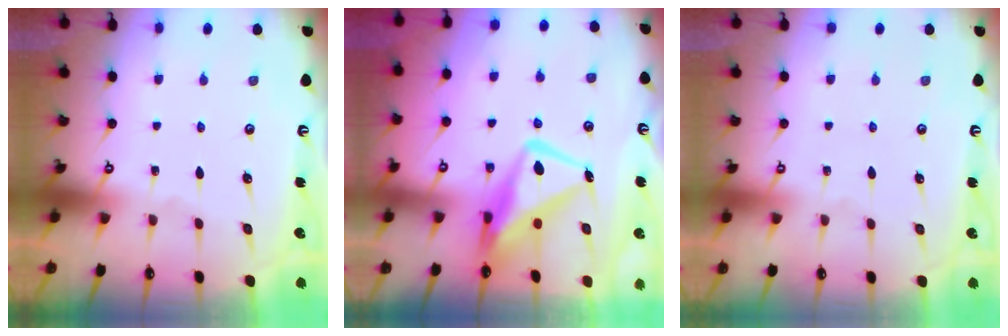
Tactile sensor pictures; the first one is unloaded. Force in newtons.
{"total": 12.5, "press": 12.4, "slide": 1.7}
{"total": 4.0, "press": 4.0, "slide": 0.1}